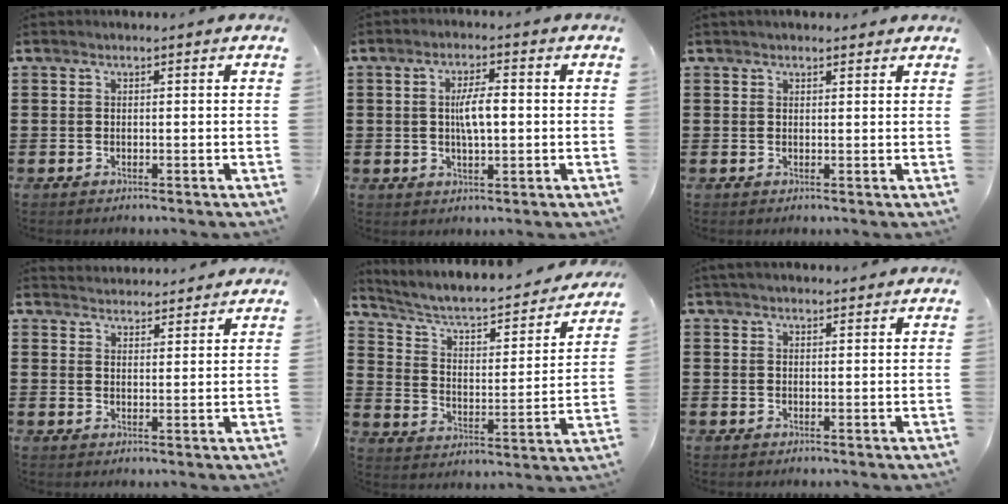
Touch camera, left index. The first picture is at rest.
{"total": 5.0, "force": [0.2, 1.6, 4.7], "torque": [-0.097, 0.003, -0.001]}
{"total": 1.5, "force": [1.3, 0.5, 0.5], "torque": [-0.012, 0.004, 0.025]}
{"total": 2.9, "force": [2.9, 0.1, -0.4], "torque": [-0.001, -0.011, 0.055]}
{"total": 4.9, "force": [3.9, 1.6, 2.4], "torque": [-0.070, -0.031, 0.057]}
{"total": 2.1, "force": [1.8, 0.7, 0.7], "torque": [-0.016, 0.004, 0.035]}